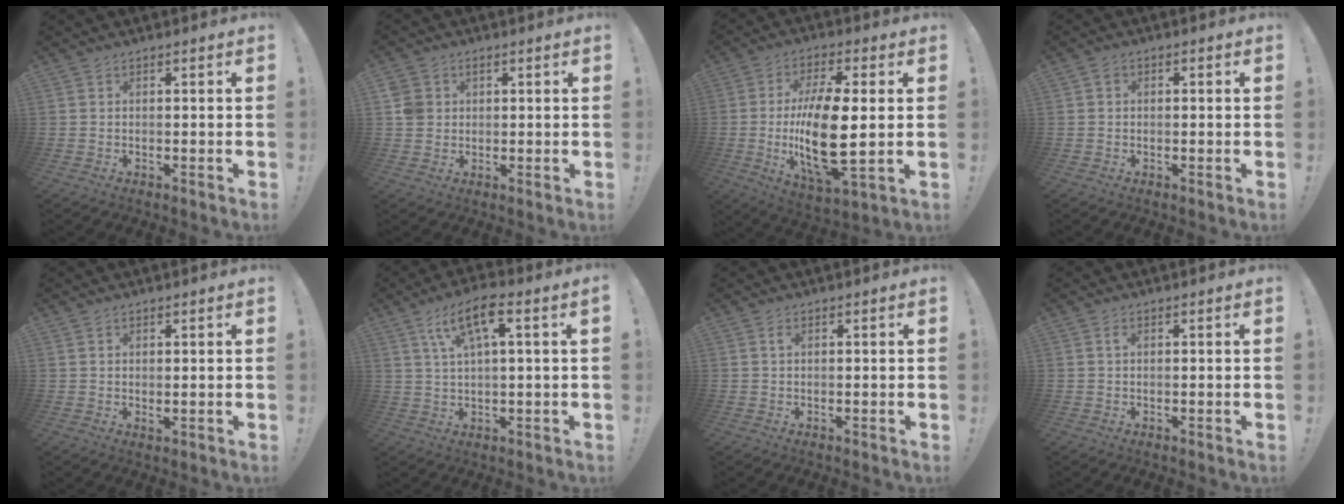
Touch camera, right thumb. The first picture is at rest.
{"total": 4.3, "force": [0.9, 3.9, 1.5], "torque": [-0.024, 0.003, 0.018]}
{"total": 19.3, "force": [-0.4, 7.0, 18.0], "torque": [-0.346, -0.019, -0.007]}
{"total": 1.3, "force": [-0.5, 1.0, 0.7], "torque": [-0.013, 0.007, -0.010]}
{"total": 1.1, "force": [0.9, 0.2, 0.6], "torque": [-0.007, -0.004, 0.016]}
{"total": 9.7, "force": [3.6, 2.4, 8.7], "torque": [-0.148, -0.001, 0.063]}
{"total": 0.6, "force": [0.3, 0.2, 0.5], "torque": [-0.004, 0.000, 0.003]}
{"total": 0.6, "force": [0.2, 0.2, 0.6], "torque": [-0.014, 0.005, 0.003]}